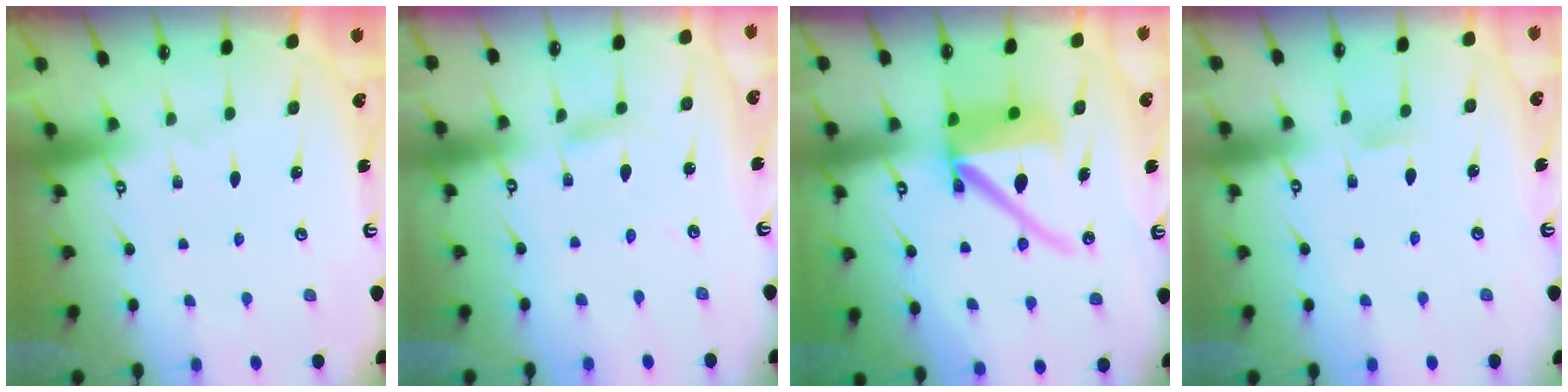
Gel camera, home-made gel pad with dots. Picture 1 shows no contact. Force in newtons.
{"total": 2.8, "press": 2.8, "slide": 0.4}
{"total": 13.3, "press": 13.2, "slide": 1.9}
{"total": 3.6, "press": 3.5, "slide": 0.6}